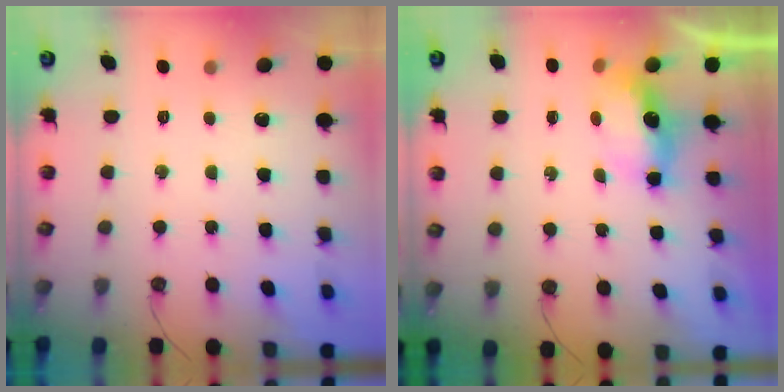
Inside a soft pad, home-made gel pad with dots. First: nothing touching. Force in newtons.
{"total": 6.1, "press": 6.0, "slide": 0.6}